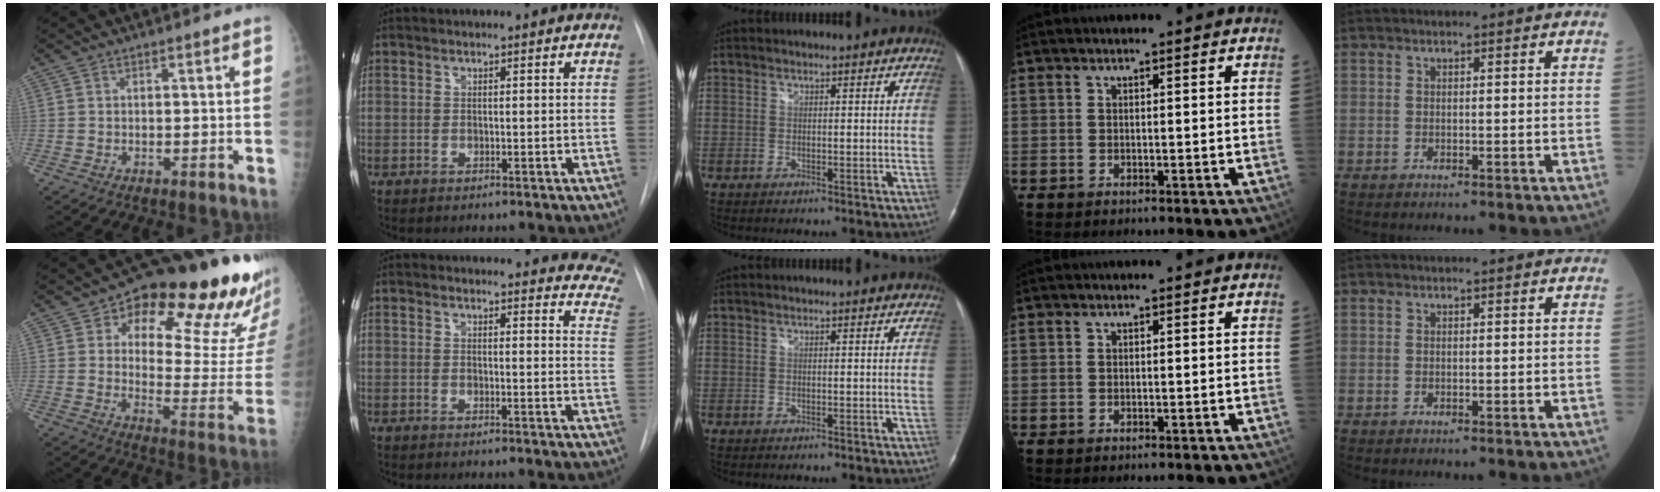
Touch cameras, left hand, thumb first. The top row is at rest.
{"thumb": {"total": 24.0, "force": [13.6, 9.6, 17.2], "torque": [-0.178, -0.058, 0.179]}, "index": {"total": 14.6, "force": [14.0, 3.1, 2.7], "torque": [0.010, -0.086, 0.111]}}